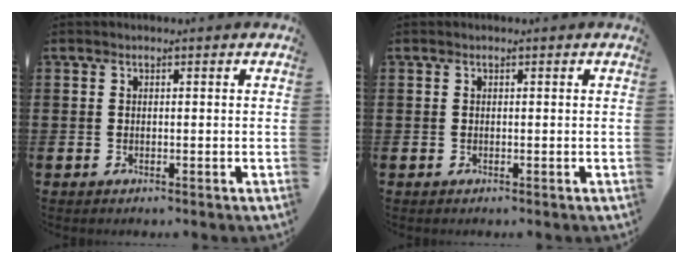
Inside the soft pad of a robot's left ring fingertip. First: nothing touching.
{"total": 0.0}